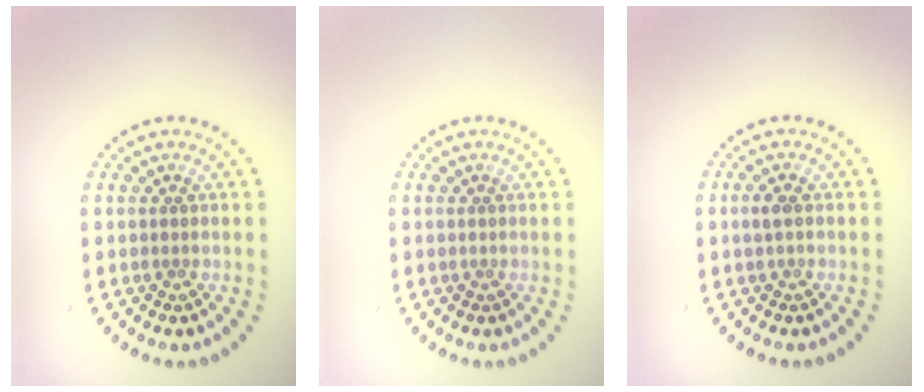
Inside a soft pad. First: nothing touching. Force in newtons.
{"total": 0.0}
{"total": 1.1, "press": 1.1, "slide": 0.1}